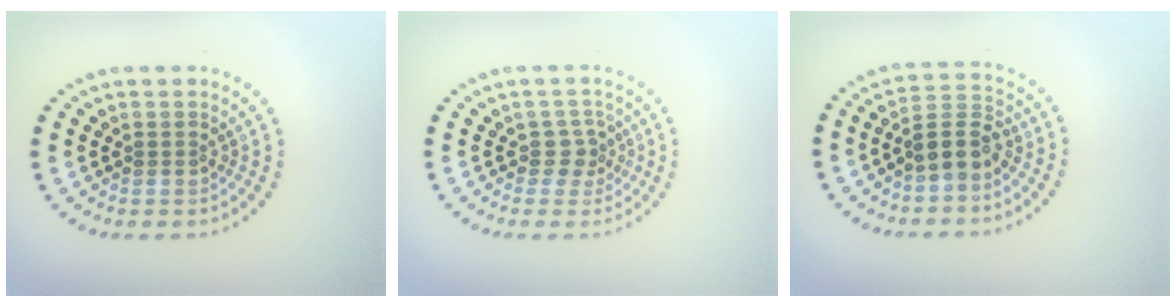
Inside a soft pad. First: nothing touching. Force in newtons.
{"total": 1.8, "press": 1.4, "slide": 1.1}
{"total": 3.3, "press": 3.0, "slide": 1.4}